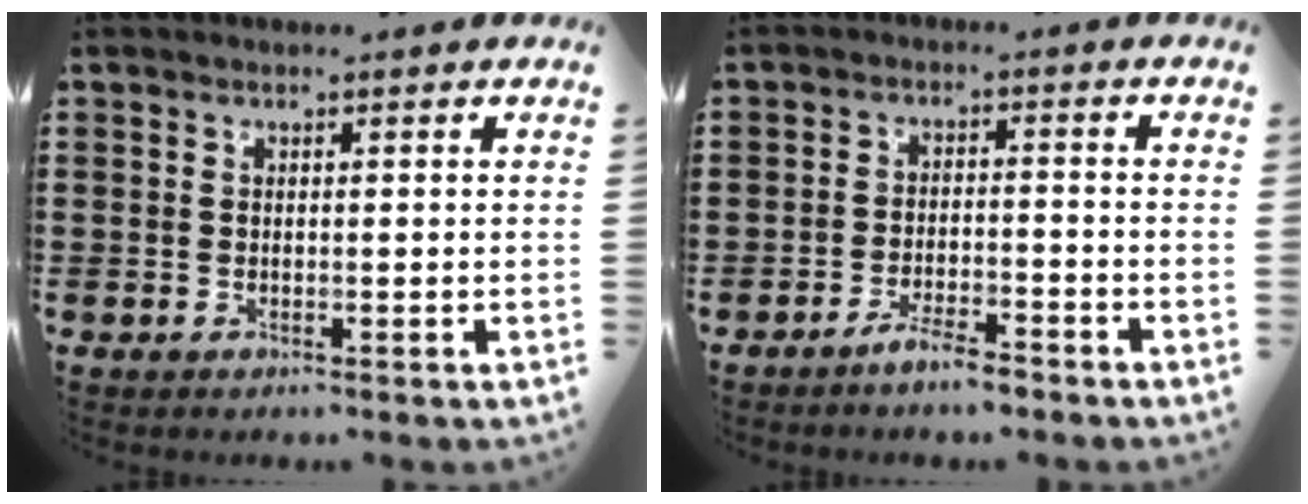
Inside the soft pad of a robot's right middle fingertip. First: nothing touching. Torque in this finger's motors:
{"motor_torque": [0.54, 0.28, 0.03, 0.04]}